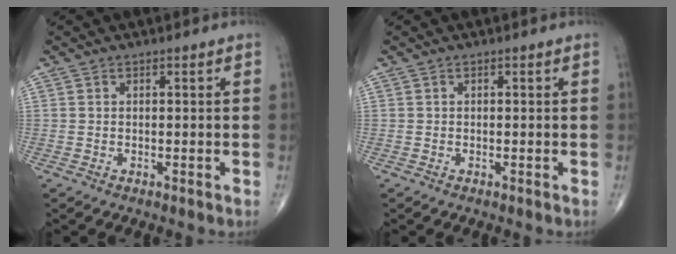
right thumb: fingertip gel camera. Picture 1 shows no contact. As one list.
[{"total": 0.0}]